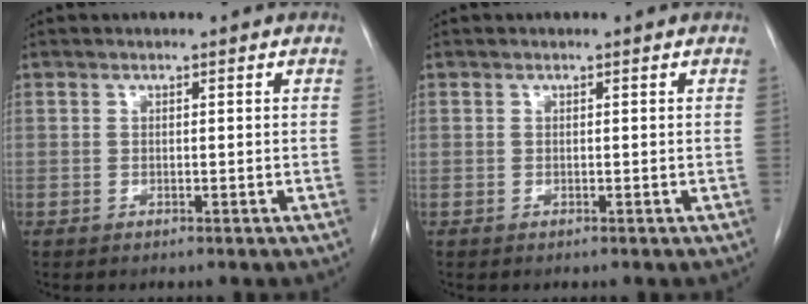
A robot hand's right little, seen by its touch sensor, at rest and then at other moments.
{"total": 0.0}